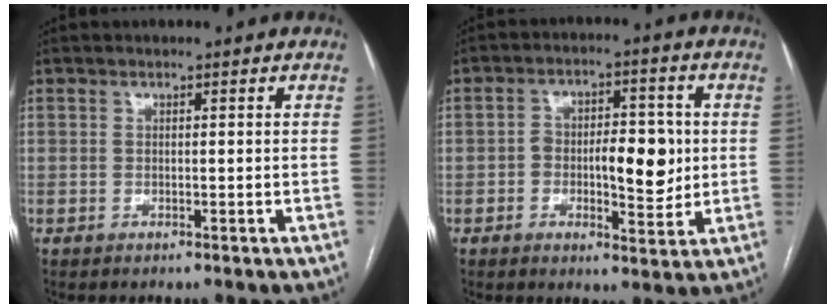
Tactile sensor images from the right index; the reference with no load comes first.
{"total": 9.1, "force": [-0.5, 4.0, 8.2], "torque": [-0.121, 0.016, -0.001]}